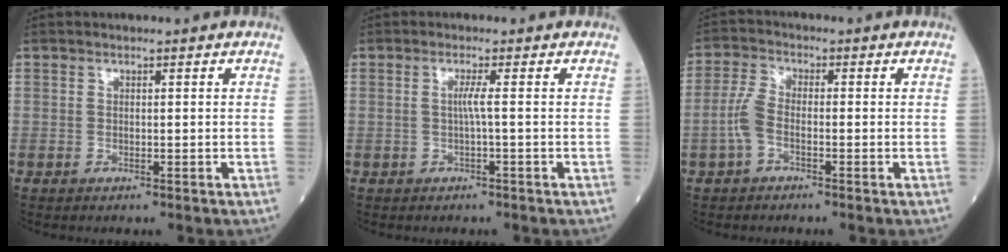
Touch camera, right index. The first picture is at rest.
{"total": 1.5, "force": [-0.1, -0.5, 1.4], "torque": [-0.028, 0.002, -0.004]}
{"total": 3.9, "force": [-1.4, 1.8, 3.1], "torque": [-0.079, 0.006, -0.036]}